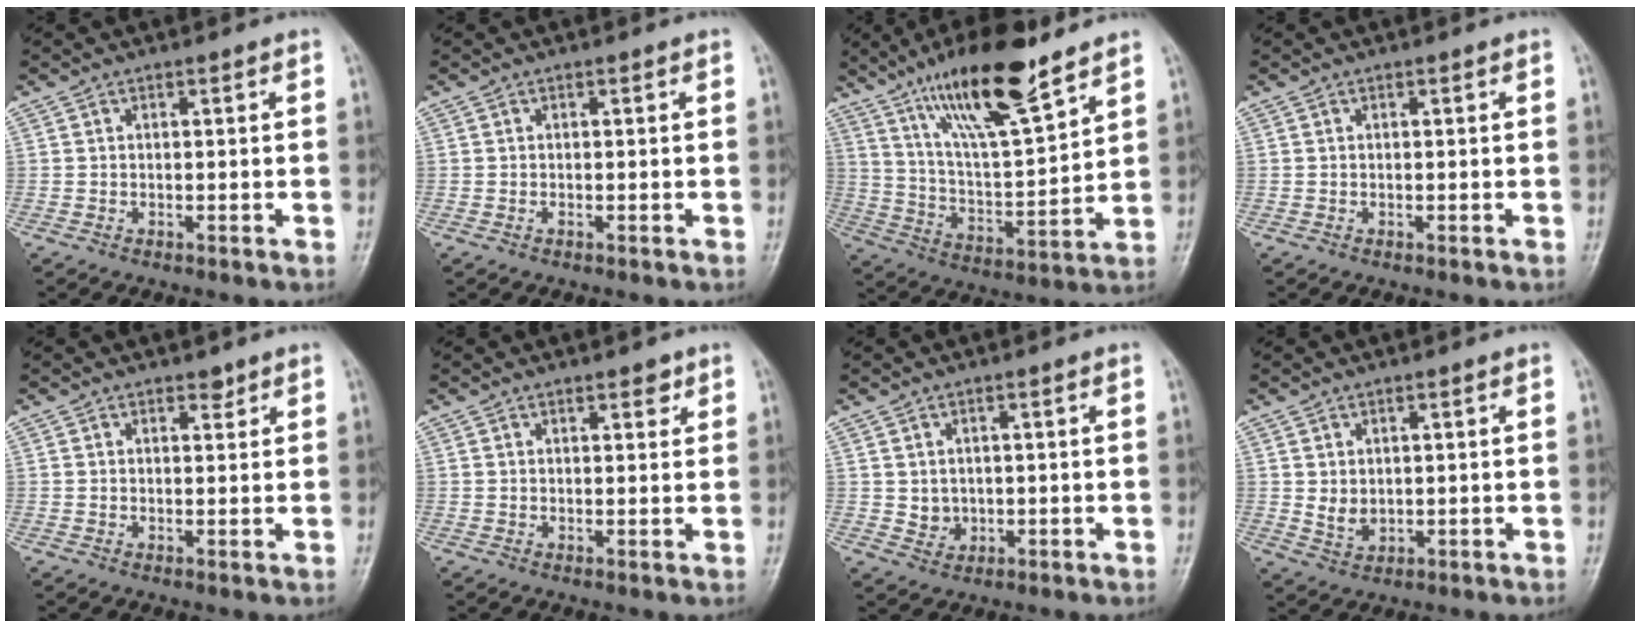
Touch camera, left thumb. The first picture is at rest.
{"total": 0.5, "force": [0.0, 0.2, 0.4], "torque": [-0.004, 0.000, 0.001]}
{"total": 18.4, "force": [12.4, 4.2, 12.9], "torque": [-0.203, -0.063, 0.228]}
{"total": 0.0}
{"total": 1.7, "force": [1.2, 0.9, 0.7], "torque": [0.002, -0.007, 0.016]}
{"total": 2.5, "force": [1.6, 1.2, 1.6], "torque": [-0.008, -0.007, 0.021]}
{"total": 2.9, "force": [0.3, 2.6, 1.2], "torque": [-0.009, -0.002, 0.012]}
{"total": 3.4, "force": [0.7, 2.5, 2.2], "torque": [-0.028, -0.011, 0.021]}